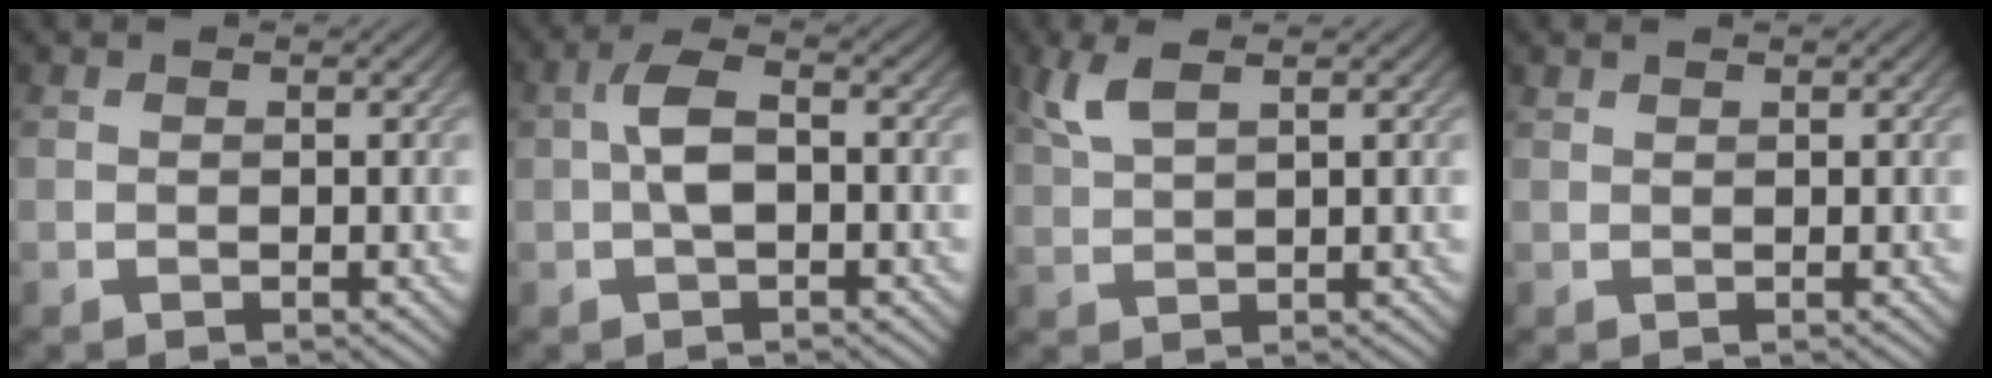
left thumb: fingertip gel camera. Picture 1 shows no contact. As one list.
[{"total": 4.0, "force": [-0.3, 1.9, 3.6], "torque": [-0.075, 0.009, -0.010]}, {"total": 3.5, "force": [2.1, 0.9, 2.6], "torque": [-0.064, 0.010, 0.048]}, {"total": 0.5, "force": [0.5, 0.0, 0.1], "torque": [-0.001, 0.003, 0.012]}]